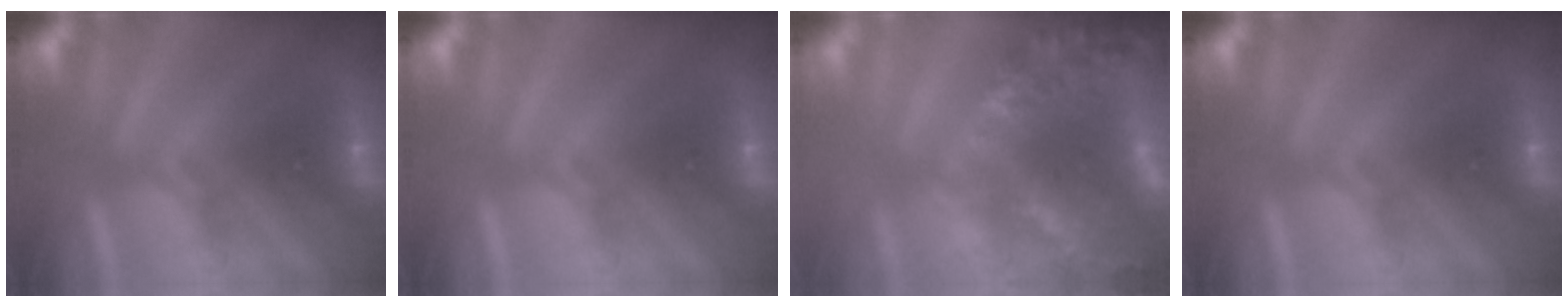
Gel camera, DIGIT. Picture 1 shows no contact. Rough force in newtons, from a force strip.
{"total": 0.0}
{"total": 6.1}
{"total": 0.0}